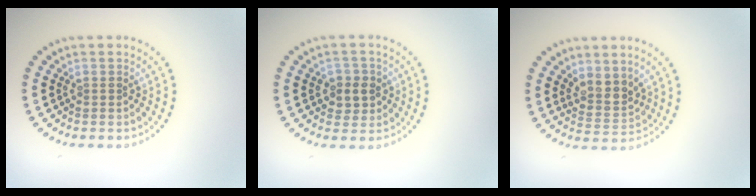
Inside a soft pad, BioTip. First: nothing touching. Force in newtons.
{"total": 2.2, "press": 2.1, "slide": 0.7}
{"total": 2.6, "press": 2.1, "slide": 1.5}